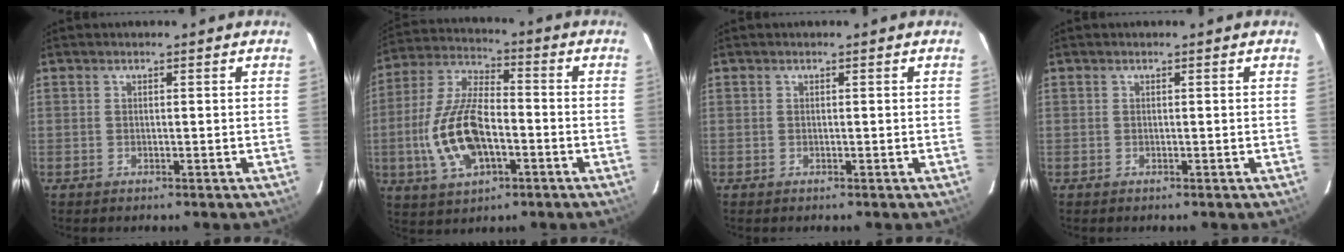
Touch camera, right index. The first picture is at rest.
{"total": 15.6, "force": [-3.9, 7.4, 13.2], "torque": [-0.284, 0.002, -0.069]}
{"total": 0.0}
{"total": 0.0}